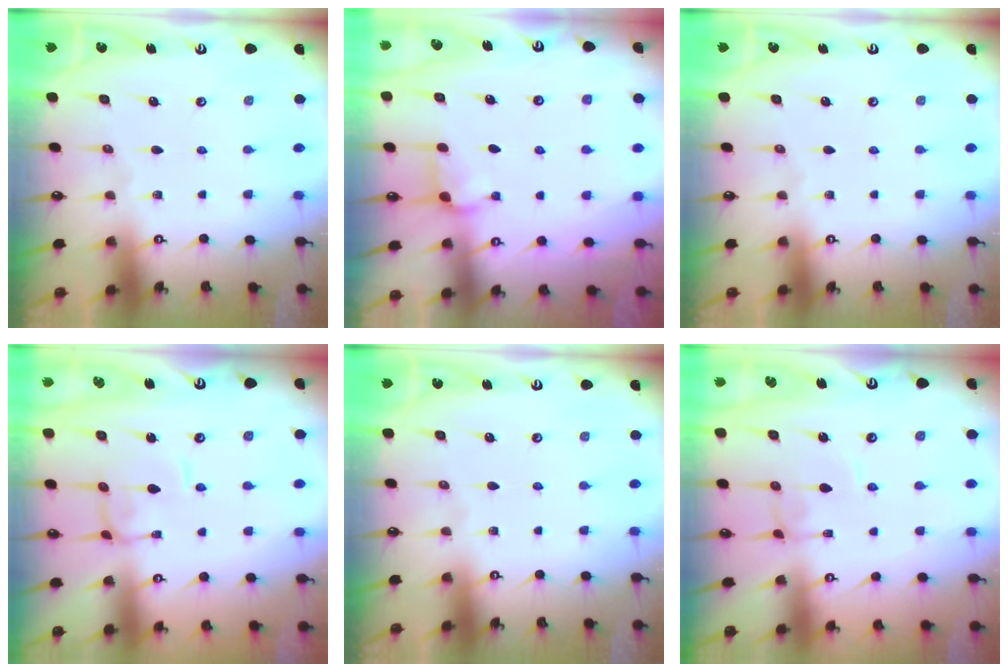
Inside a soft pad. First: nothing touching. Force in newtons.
{"total": 2.9, "press": 2.8, "slide": 0.6}
{"total": 0.0}
{"total": 1.3, "press": 1.2, "slide": 0.5}
{"total": 0.0}
{"total": 1.7, "press": 1.7, "slide": 0.1}